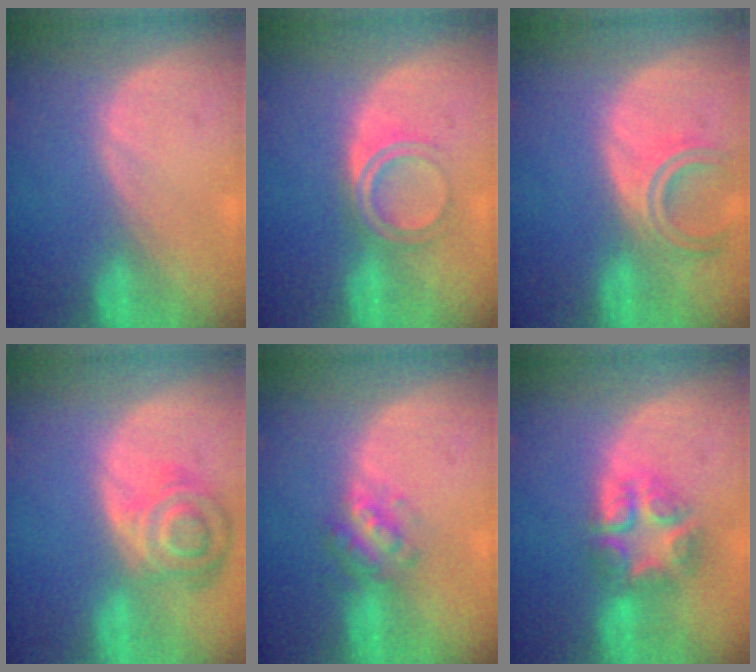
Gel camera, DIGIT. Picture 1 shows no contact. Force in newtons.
{"total": 4.9, "press": 4.2, "slide": 2.5}
{"total": 5.4, "press": 5.0, "slide": 2.0}
{"total": 8.2, "press": 7.3, "slide": 3.8}
{"total": 4.7, "press": 4.3, "slide": 2.0}
{"total": 7.6, "press": 6.7, "slide": 3.6}